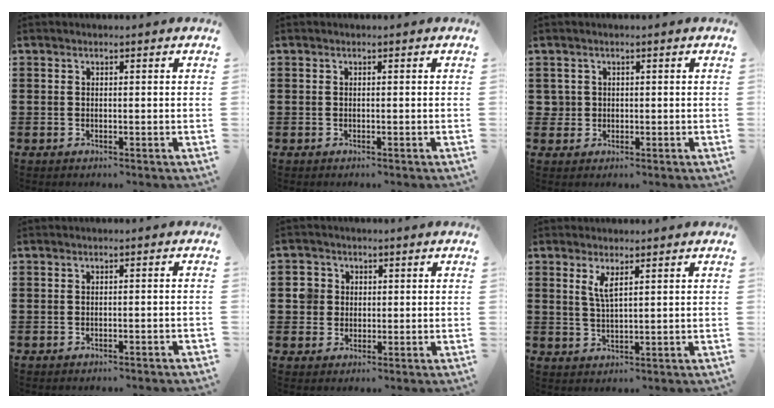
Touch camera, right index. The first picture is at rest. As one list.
[{"total": 0.0}, {"total": 1.5, "force": [0.1, 1.5, 0.2], "torque": [-0.010, 0.008, 0.001]}, {"total": 0.7, "force": [-0.6, 0.0, 0.4], "torque": [-0.009, -0.003, -0.010]}, {"total": 3.8, "force": [0.4, 3.7, 0.8], "torque": [-0.040, 0.010, 0.003]}, {"total": 3.0, "force": [1.6, 0.7, 2.4], "torque": [-0.051, 0.002, 0.027]}]